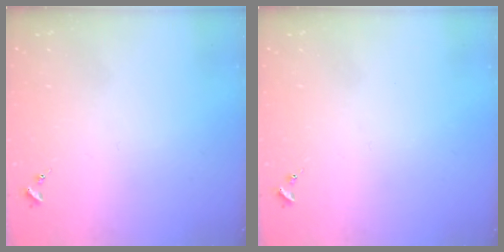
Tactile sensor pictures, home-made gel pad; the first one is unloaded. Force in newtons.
{"total": 0.0}